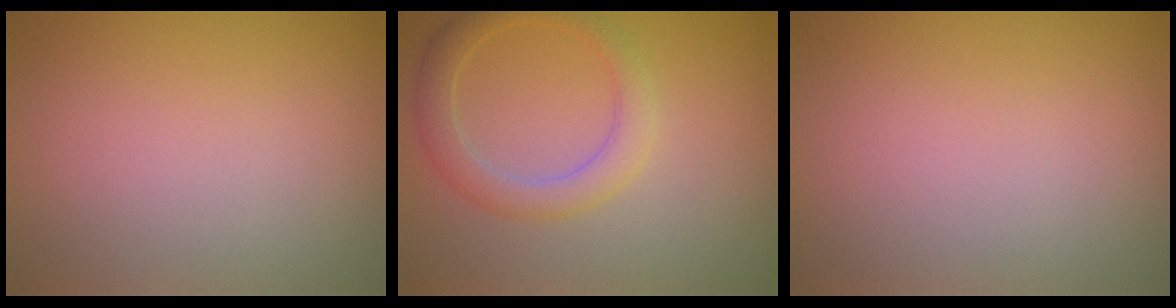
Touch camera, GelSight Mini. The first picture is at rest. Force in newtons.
{"total": 2.8, "press": 2.8, "slide": 0.2}
{"total": 0.0}